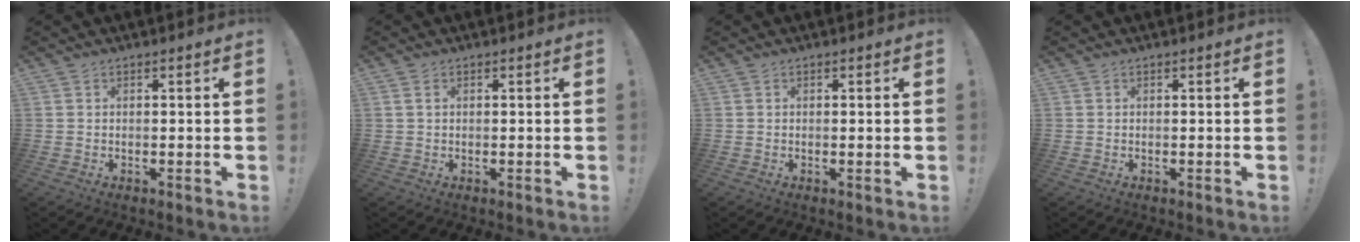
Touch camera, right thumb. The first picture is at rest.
{"total": 1.4, "force": [0.6, 0.9, 0.9], "torque": [-0.011, 0.001, 0.009]}
{"total": 0.6, "force": [0.1, -0.3, 0.5], "torque": [-0.004, -0.002, 0.000]}
{"total": 0.0}